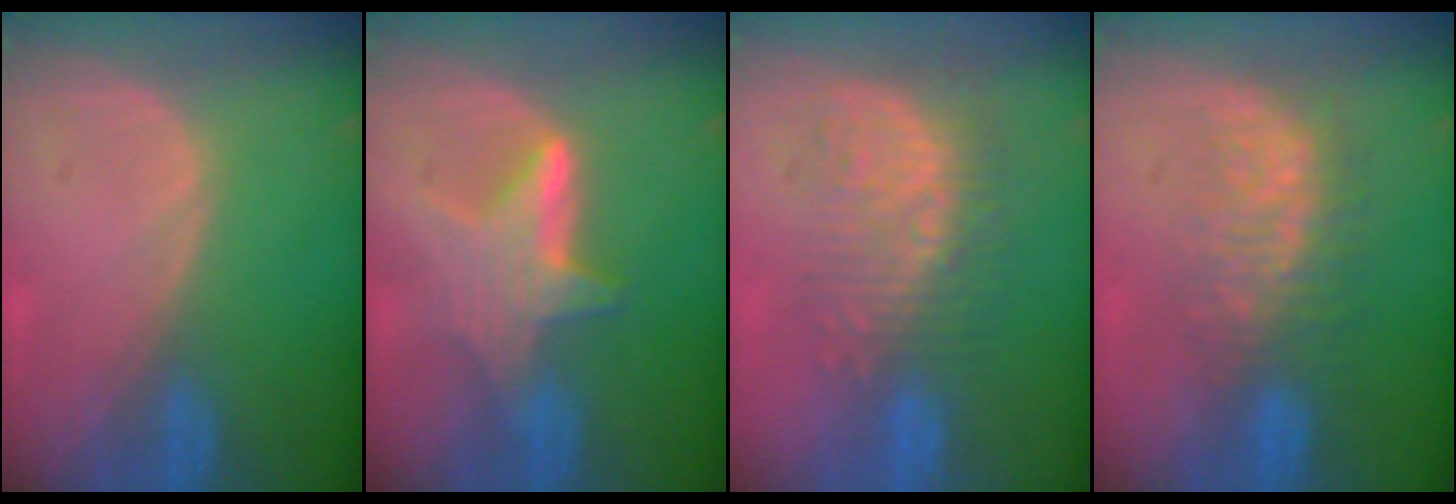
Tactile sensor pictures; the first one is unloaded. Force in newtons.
{"total": 6.2, "press": 6.1, "slide": 1.3}
{"total": 10.0, "press": 8.7, "slide": 4.8}
{"total": 7.9, "press": 7.4, "slide": 2.6}